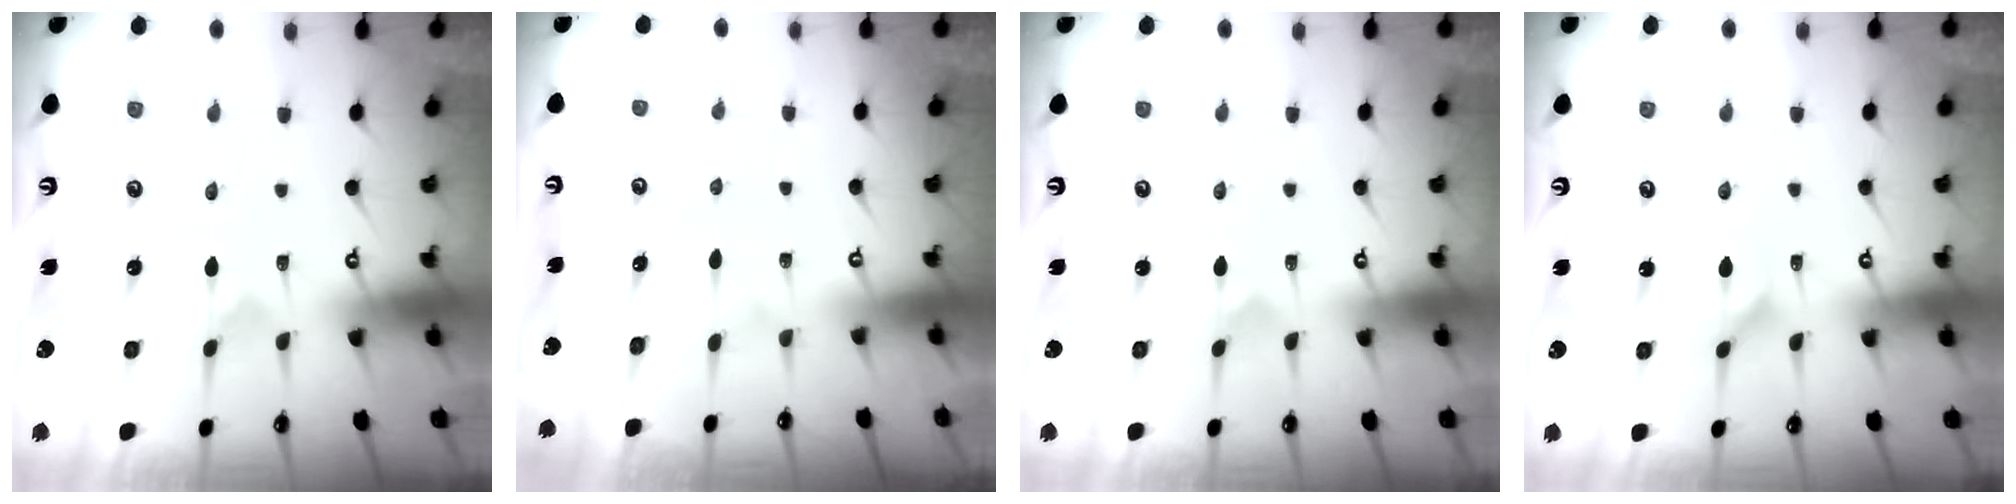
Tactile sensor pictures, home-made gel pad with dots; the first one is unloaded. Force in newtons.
{"total": 0.0}
{"total": 0.0}
{"total": 1.8, "press": 1.8, "slide": 0.3}